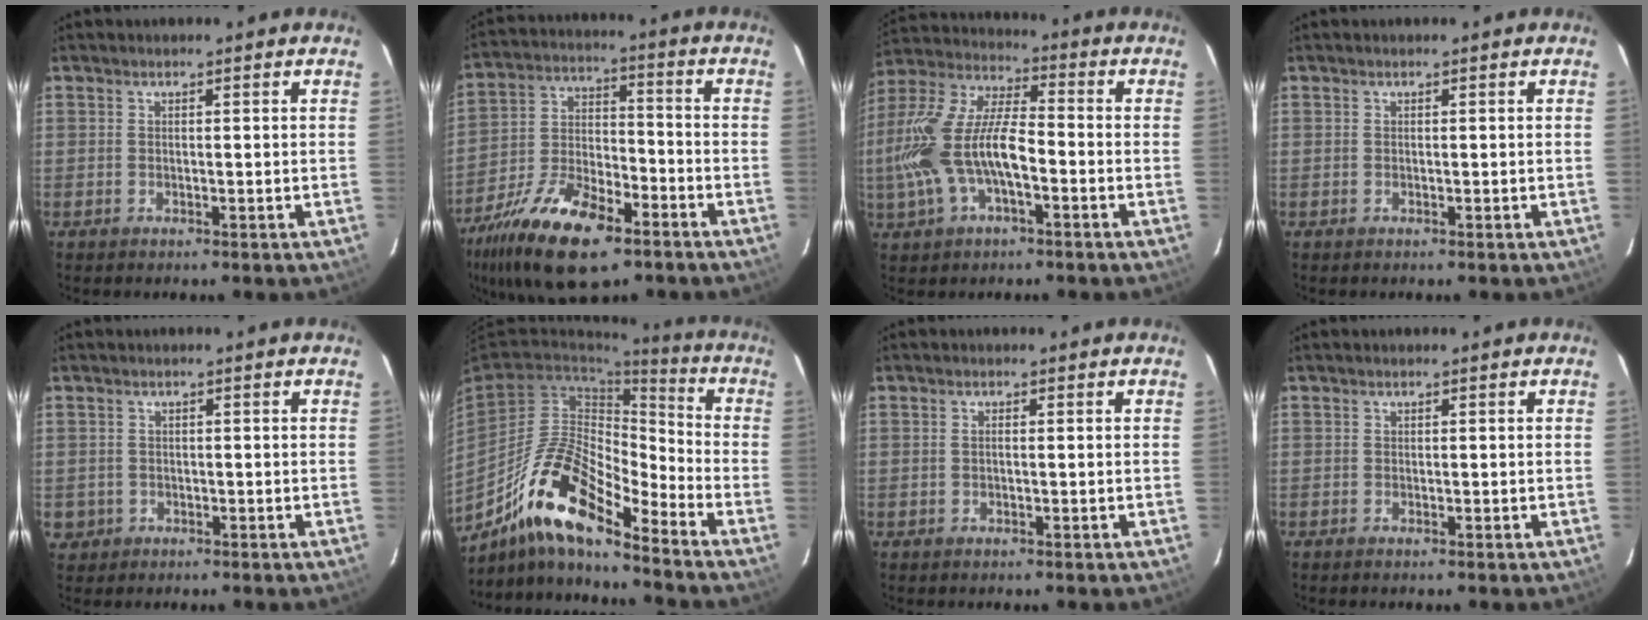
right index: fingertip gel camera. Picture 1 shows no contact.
{"total": 19.4, "force": [-11.9, 8.2, 12.9], "torque": [-0.266, -0.027, -0.215]}
{"total": 17.3, "force": [-4.4, 6.9, 15.2], "torque": [-0.316, 0.000, -0.082]}
{"total": 0.0}
{"total": 2.9, "force": [-0.6, 2.8, 0.4], "torque": [-0.009, 0.007, -0.002]}
{"total": 16.5, "force": [-11.3, 4.1, 11.3], "torque": [-0.203, -0.001, -0.222]}
{"total": 0.7, "force": [0.0, 0.3, 0.7], "torque": [-0.013, 0.004, 0.001]}
{"total": 0.0}